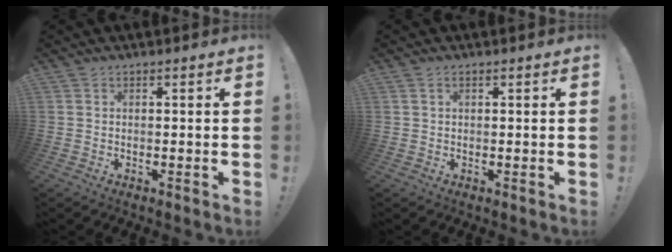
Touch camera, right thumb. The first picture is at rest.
{"total": 1.0, "force": [0.5, 0.6, 0.6], "torque": [-0.007, 0.000, 0.007]}